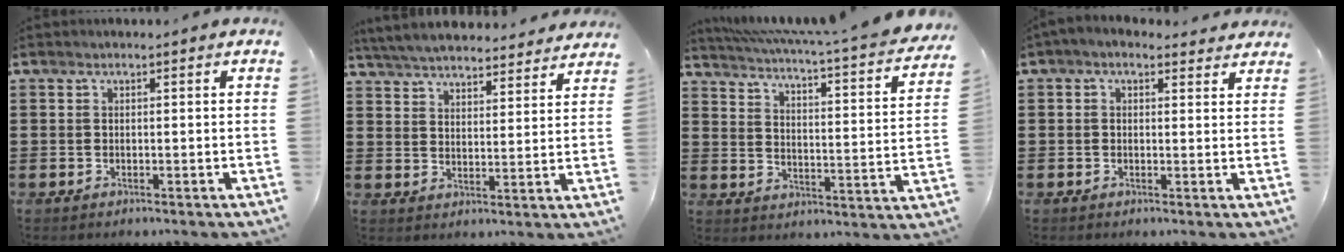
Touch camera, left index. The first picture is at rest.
{"total": 5.3, "force": [5.2, 0.1, 0.9], "torque": [-0.041, -0.031, 0.091]}
{"total": 3.5, "force": [2.9, -0.3, 2.0], "torque": [-0.056, -0.035, 0.039]}
{"total": 1.8, "force": [1.3, 0.8, 0.9], "torque": [-0.023, 0.003, 0.024]}